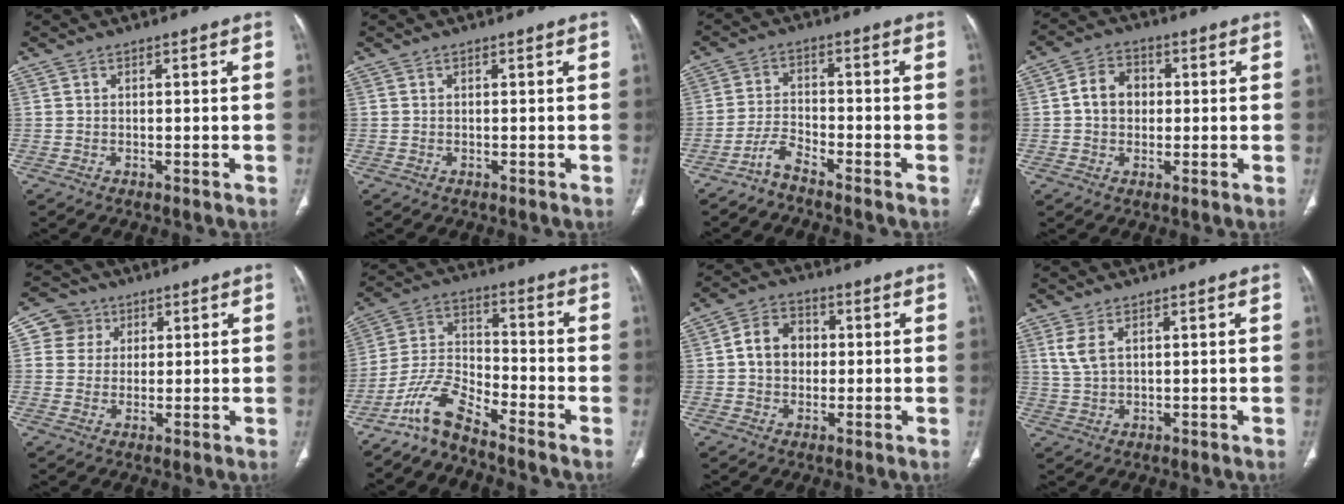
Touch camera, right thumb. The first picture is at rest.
{"total": 0.0}
{"total": 3.7, "force": [-3.4, 0.4, 1.3], "torque": [-0.031, 0.018, -0.073]}
{"total": 6.4, "force": [0.3, 5.2, 3.7], "torque": [-0.045, 0.015, 0.000]}
{"total": 5.6, "force": [1.9, 5.2, 0.6], "torque": [0.018, -0.001, 0.030]}
{"total": 8.4, "force": [-7.3, 1.6, 3.8], "torque": [-0.084, 0.063, -0.155]}
{"total": 7.4, "force": [0.4, 6.0, 4.3], "torque": [-0.051, 0.016, 0.000]}
{"total": 2.6, "force": [1.2, 1.3, 1.9], "torque": [-0.043, 0.005, 0.032]}